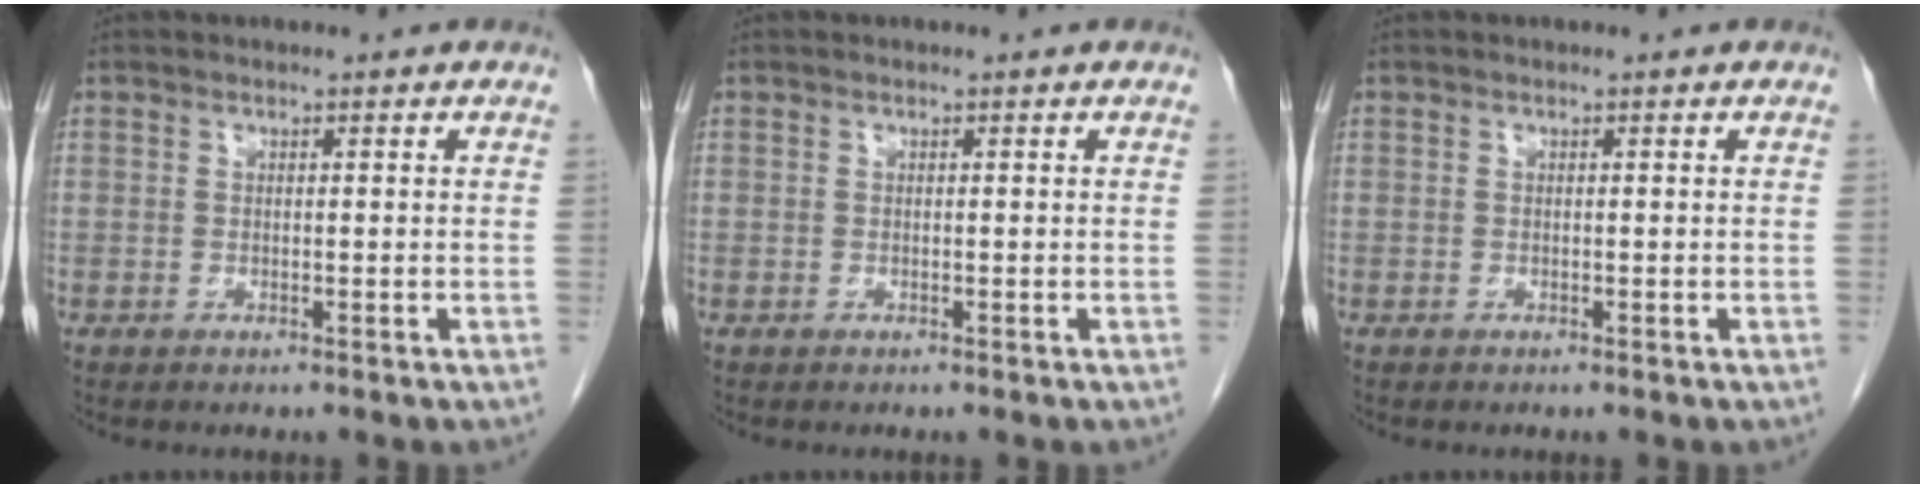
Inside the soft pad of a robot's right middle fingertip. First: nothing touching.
{"total": 0.0}
{"total": 0.0}